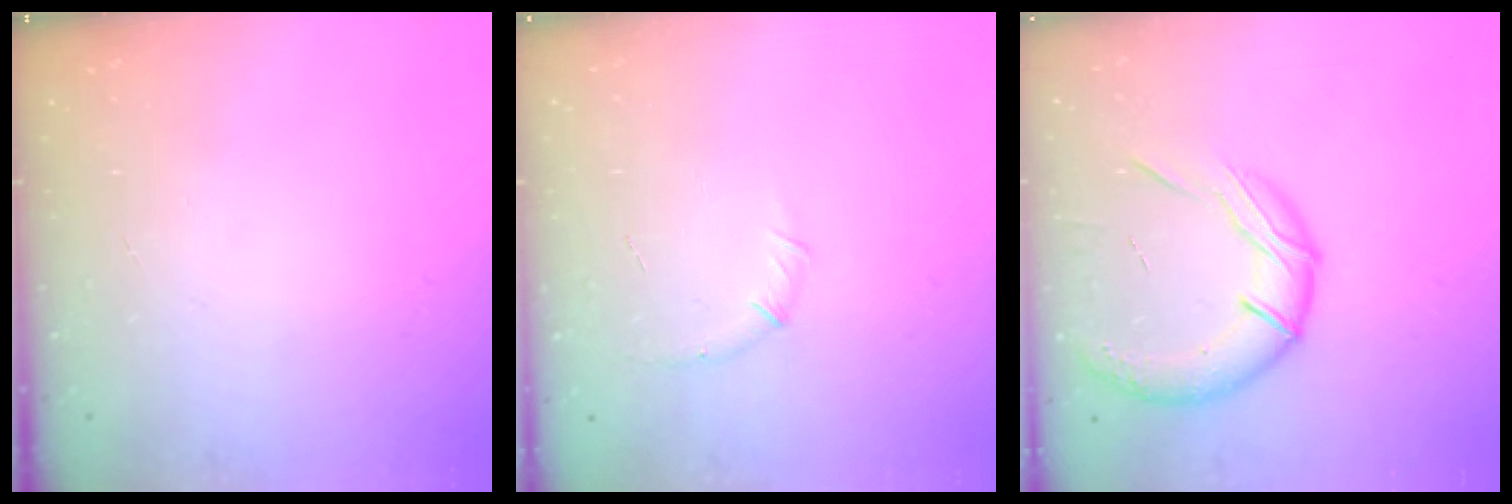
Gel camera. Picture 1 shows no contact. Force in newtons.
{"total": 5.3, "press": 5.1, "slide": 1.4}
{"total": 15.2, "press": 15.0, "slide": 2.3}